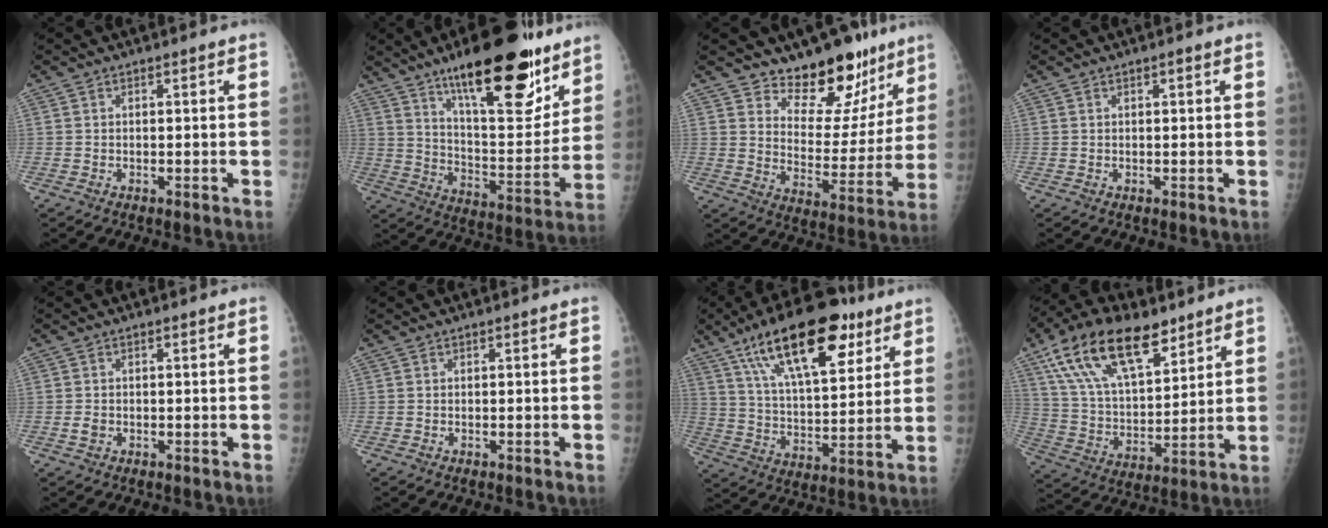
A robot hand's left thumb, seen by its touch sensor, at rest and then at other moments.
{"total": 24.5, "force": [16.0, 8.0, 16.8], "torque": [-0.207, -0.076, 0.252]}
{"total": 15.1, "force": [12.0, 7.2, 5.6], "torque": [-0.019, -0.097, 0.177]}
{"total": 0.7, "force": [0.3, 0.2, 0.5], "torque": [-0.008, 0.001, 0.005]}
{"total": 1.4, "force": [-0.3, 1.1, 0.8], "torque": [-0.013, 0.000, -0.003]}
{"total": 0.0}
{"total": 22.8, "force": [12.9, 9.3, 16.4], "torque": [-0.240, -0.031, 0.218]}
{"total": 20.8, "force": [12.4, 9.8, 13.5], "torque": [-0.219, -0.033, 0.231]}